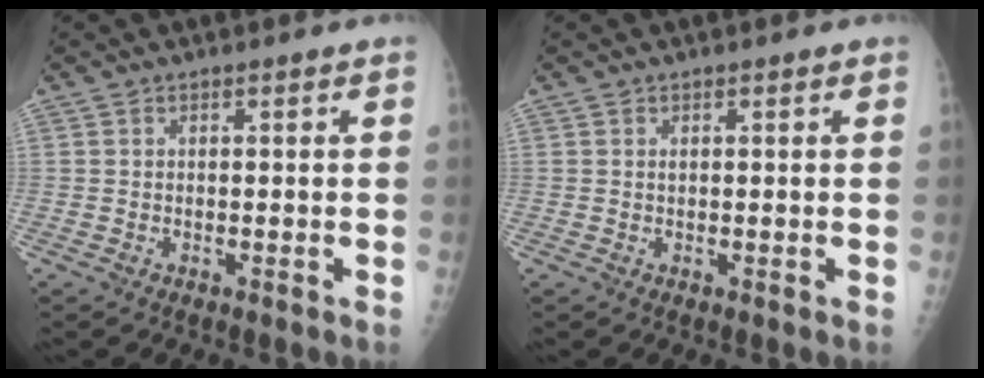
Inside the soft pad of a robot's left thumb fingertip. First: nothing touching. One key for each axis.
{"total": 0.7, "fx": 0.3, "fy": 0.5, "fz": 0.4, "tx": -0.004, "ty": -0.001, "tz": 0.004}